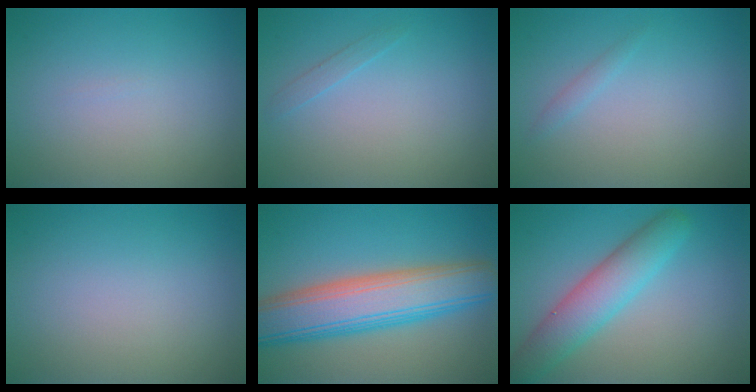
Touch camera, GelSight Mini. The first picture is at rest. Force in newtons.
{"total": 0.7, "press": 0.7, "slide": 0.0}
{"total": 0.7, "press": 0.7, "slide": 0.0}
{"total": 0.0}
{"total": 9.1, "press": 9.1, "slide": 0.7}
{"total": 5.1, "press": 5.1, "slide": 0.3}